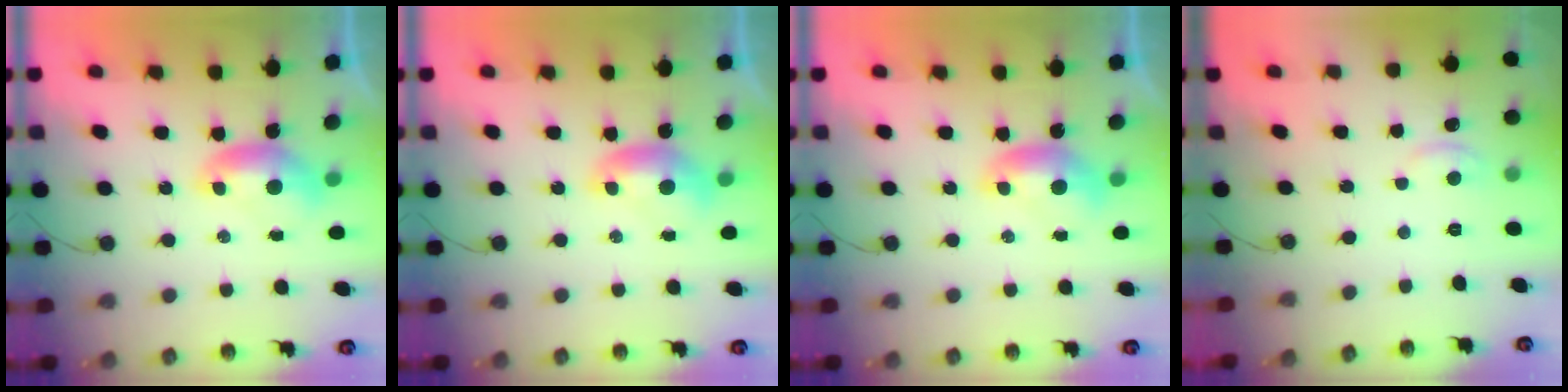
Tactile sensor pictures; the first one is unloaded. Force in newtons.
{"total": 0.0}
{"total": 0.0}
{"total": 2.8, "press": 2.8, "slide": 0.5}